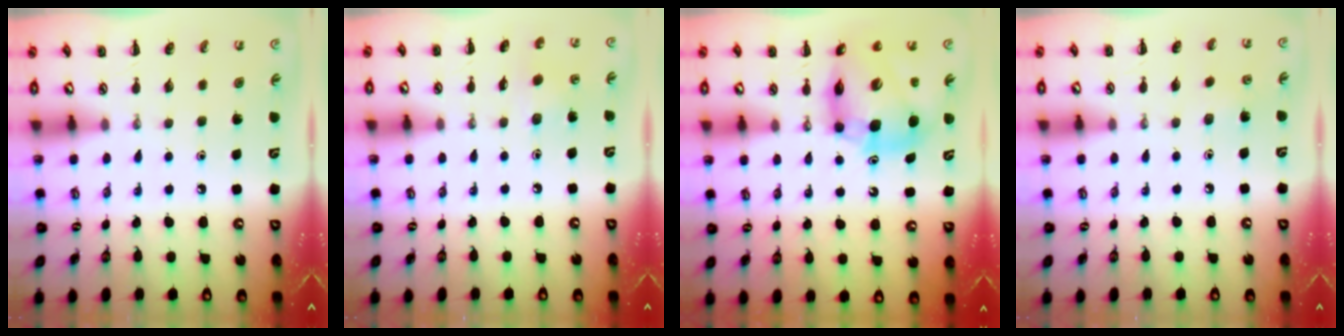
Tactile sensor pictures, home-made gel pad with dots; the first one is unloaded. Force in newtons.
{"total": 2.6, "press": 2.5, "slide": 0.9}
{"total": 13.5, "press": 12.8, "slide": 4.3}
{"total": 2.4, "press": 2.2, "slide": 0.9}